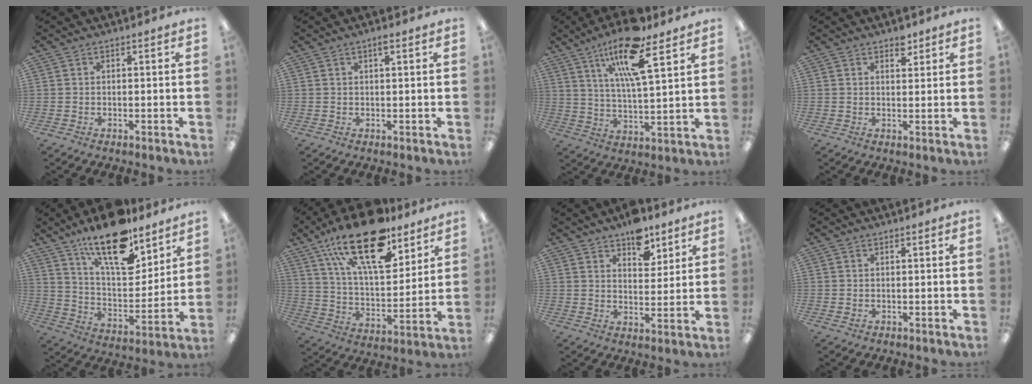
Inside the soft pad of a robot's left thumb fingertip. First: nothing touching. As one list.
[{"total": 1.5, "force": [1.0, 0.1, 1.1], "torque": [-0.017, -0.003, 0.015]}, {"total": 16.8, "force": [10.4, 4.3, 12.4], "torque": [-0.228, -0.038, 0.171]}, {"total": 3.2, "force": [2.5, 1.5, 1.4], "torque": [0.001, -0.017, 0.038]}, {"total": 19.2, "force": [13.9, 7.2, 11.2], "torque": [-0.195, -0.080, 0.238]}, {"total": 23.9, "force": [15.7, 9.6, 15.3], "torque": [-0.264, -0.084, 0.267]}, {"total": 8.7, "force": [6.3, 4.7, 3.6], "torque": [-0.036, -0.036, 0.109]}, {"total": 0.5, "force": [0.2, 0.4, 0.3], "torque": [0.003, 0.000, 0.001]}]